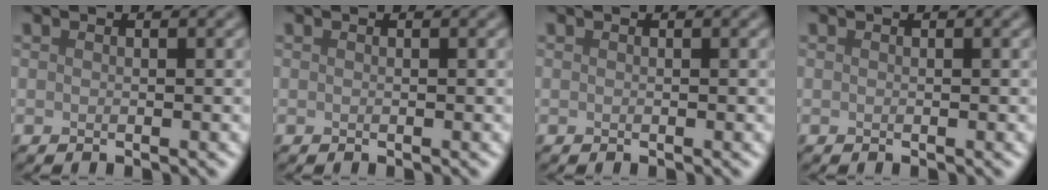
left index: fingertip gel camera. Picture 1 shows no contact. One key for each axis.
{"total": 0.0}
{"total": 0.0}
{"total": 0.0}